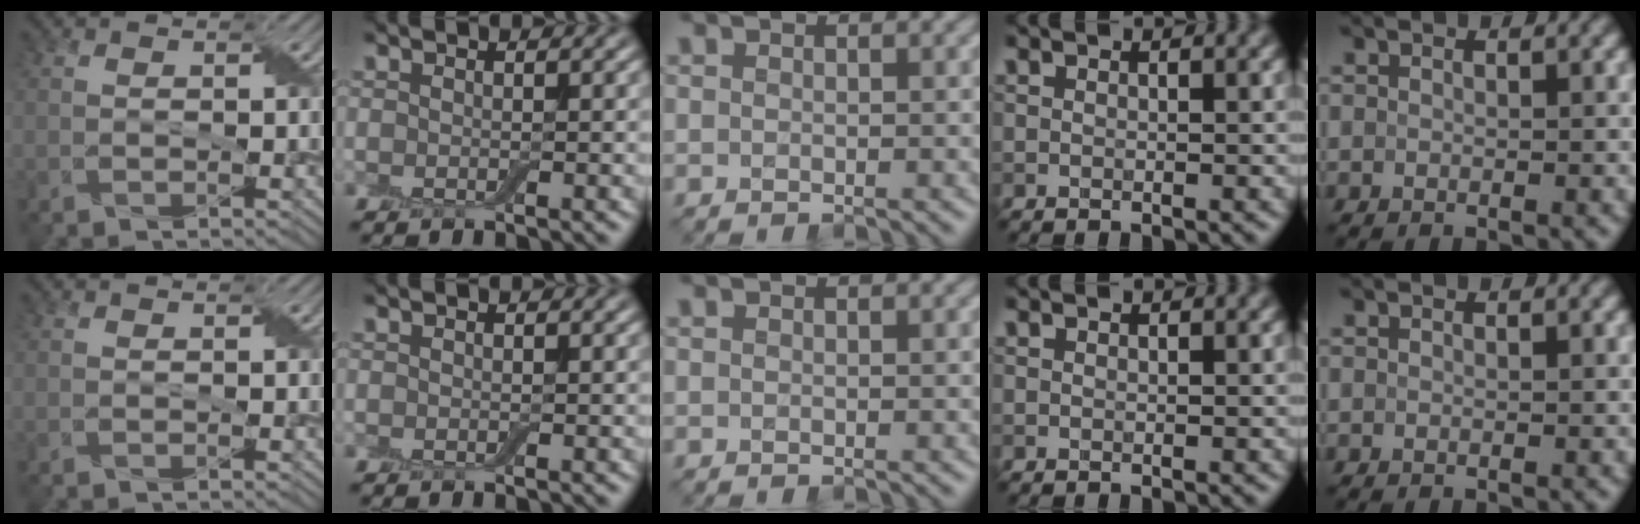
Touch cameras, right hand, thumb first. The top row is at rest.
{}